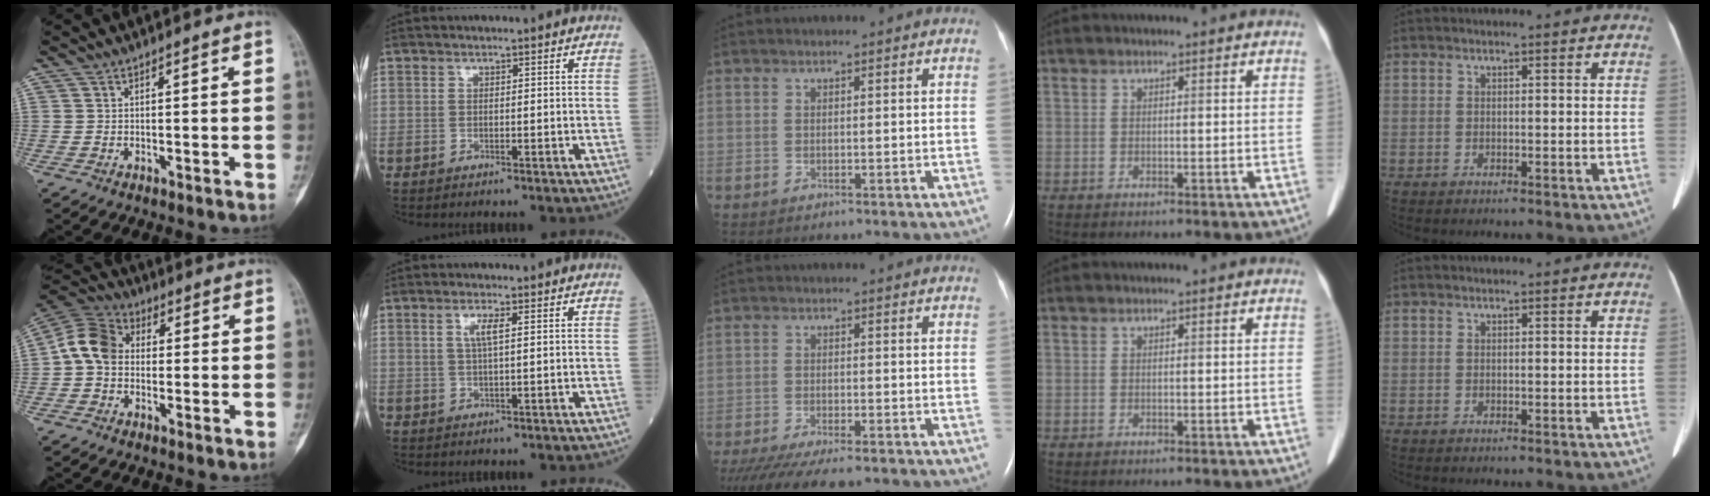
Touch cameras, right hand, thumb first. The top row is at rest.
{"thumb": {"total": 9.5, "force": [-0.2, 7.4, 5.9], "torque": [-0.100, 0.028, -0.020]}, "index": {"total": 2.6, "force": [0.9, 0.1, 2.5], "torque": [-0.054, 0.002, 0.018]}, "middle": {"total": 14.0, "force": [-11.4, 3.3, 7.5], "torque": [-0.156, -0.033, -0.173]}}